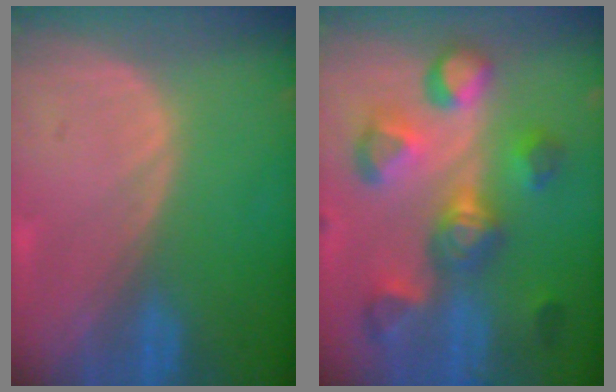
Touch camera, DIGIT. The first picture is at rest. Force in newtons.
{"total": 9.9, "press": 9.7, "slide": 1.9}